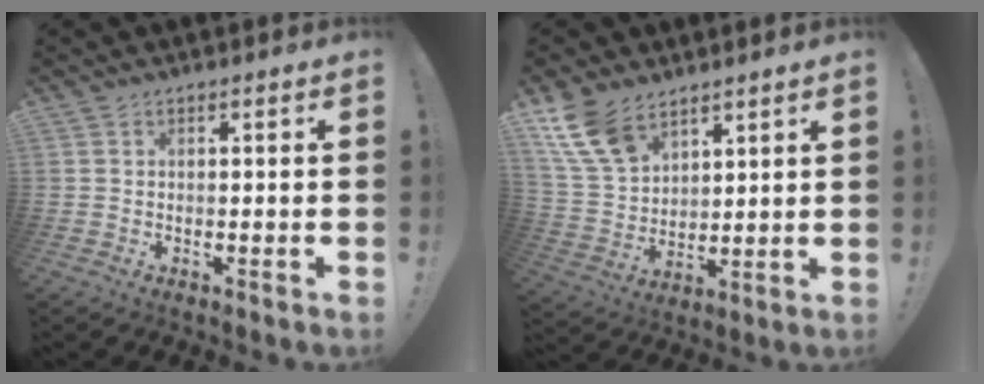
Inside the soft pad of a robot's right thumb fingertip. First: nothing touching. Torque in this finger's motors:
{"motor_torque": [0.34, 0.43, 0.40, 0.36, 0.05]}